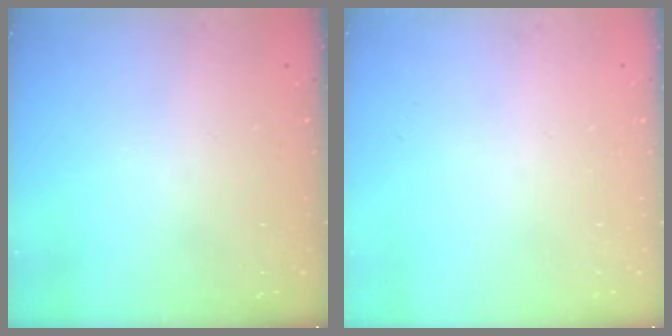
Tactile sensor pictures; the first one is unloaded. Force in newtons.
{"total": 0.0}